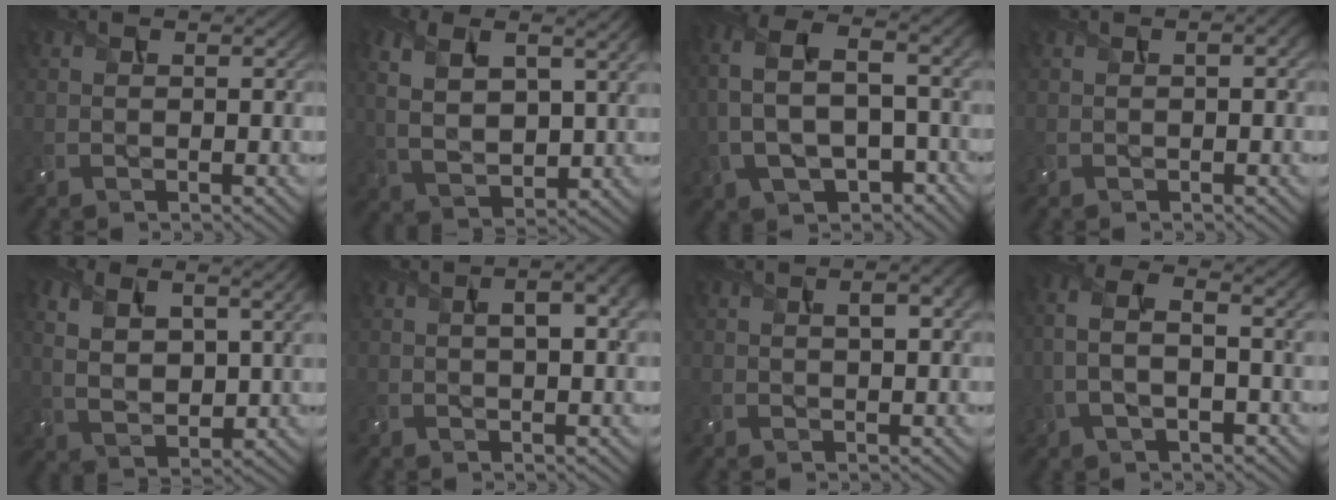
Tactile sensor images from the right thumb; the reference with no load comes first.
{"total": 9.6, "force": [3.2, 4.7, 7.7], "torque": [-0.187, -0.001, 0.061]}
{"total": 11.4, "force": [-1.0, 7.1, 8.9], "torque": [-0.229, -0.001, -0.005]}
{"total": 1.3, "force": [0.2, 0.3, 1.2], "torque": [-0.019, 0.007, 0.001]}
{"total": 8.7, "force": [3.1, 4.2, 6.9], "torque": [-0.159, 0.000, 0.058]}
{"total": 4.7, "force": [1.2, 1.5, 4.3], "torque": [-0.072, 0.010, 0.017]}
{"total": 2.9, "force": [0.9, 0.8, 2.7], "torque": [-0.047, 0.006, 0.015]}
{"total": 7.3, "force": [-0.7, 3.4, 6.5], "torque": [-0.150, 0.010, -0.021]}